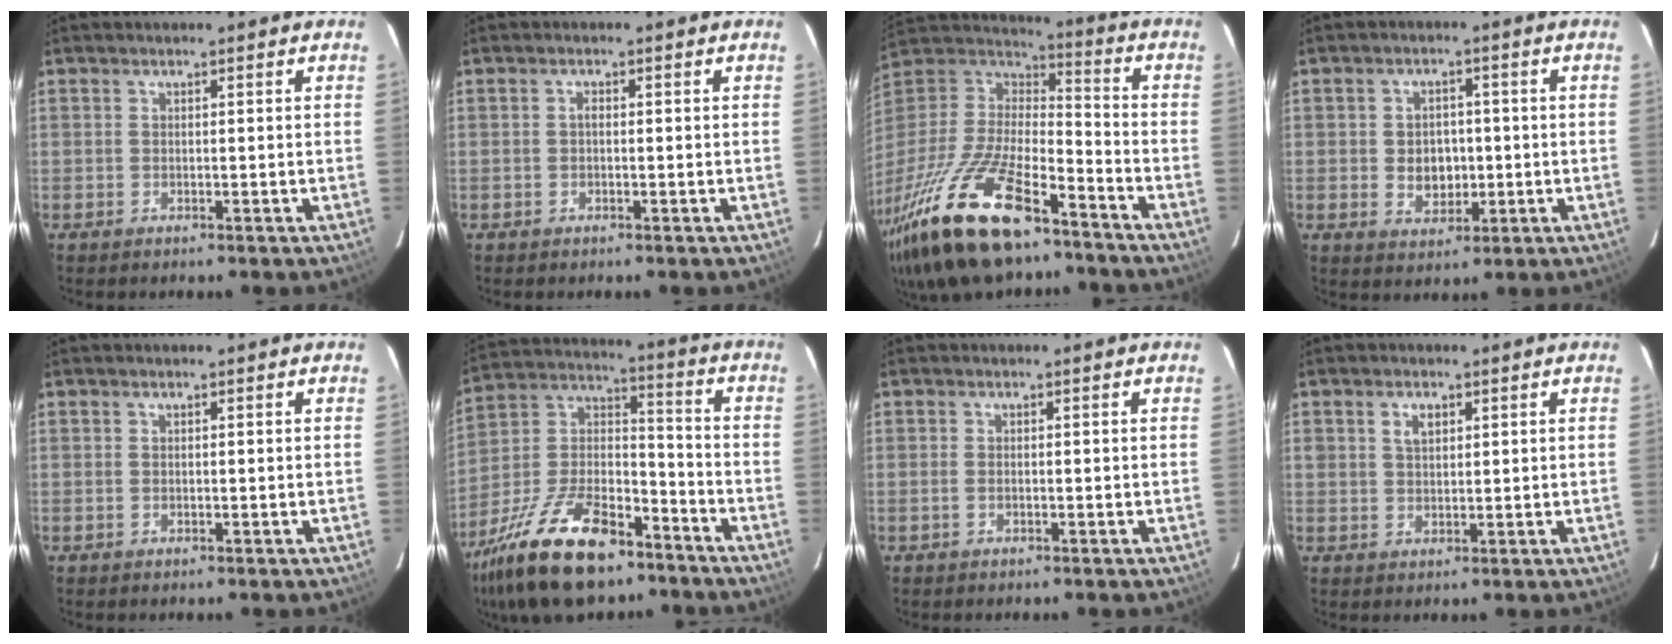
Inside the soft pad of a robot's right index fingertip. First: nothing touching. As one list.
[{"total": 0.6, "force": [-0.1, 0.4, 0.5], "torque": [-0.009, 0.004, -0.003]}, {"total": 29.4, "force": [-19.5, 10.6, 19.3], "torque": [-0.404, -0.047, -0.339]}, {"total": 5.6, "force": [-0.6, 4.5, 3.3], "torque": [-0.063, 0.006, -0.001]}, {"total": 0.0}, {"total": 23.4, "force": [-15.5, 10.2, 14.2], "torque": [-0.290, -0.001, -0.264]}, {"total": 0.9, "force": [-0.4, 0.4, 0.7], "torque": [-0.016, 0.000, -0.008]}, {"total": 3.0, "force": [1.3, 2.0, 1.7], "torque": [-0.028, 0.006, 0.024]}]